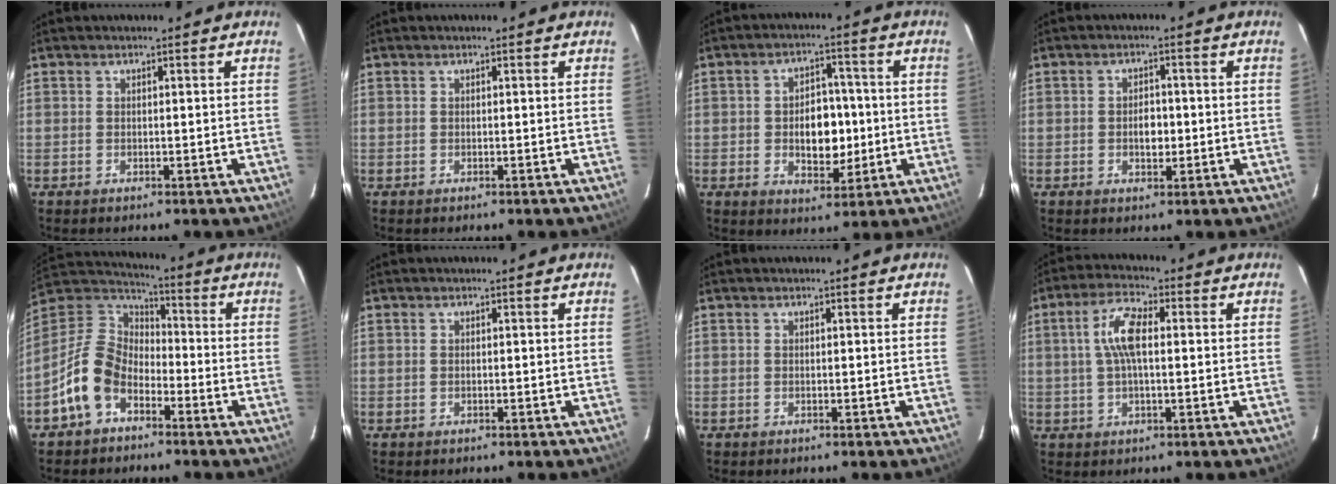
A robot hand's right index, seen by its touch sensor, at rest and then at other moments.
{"total": 0.0}
{"total": 8.7, "force": [-0.8, 5.7, 6.5], "torque": [-0.114, 0.008, -0.002]}
{"total": 3.3, "force": [-0.5, 2.2, 2.4], "torque": [-0.041, 0.003, -0.006]}
{"total": 12.1, "force": [-6.1, 8.0, 6.7], "torque": [-0.148, 0.020, -0.120]}
{"total": 0.0}
{"total": 0.0}
{"total": 7.2, "force": [0.9, 2.6, 6.7], "torque": [-0.135, 0.016, 0.018]}